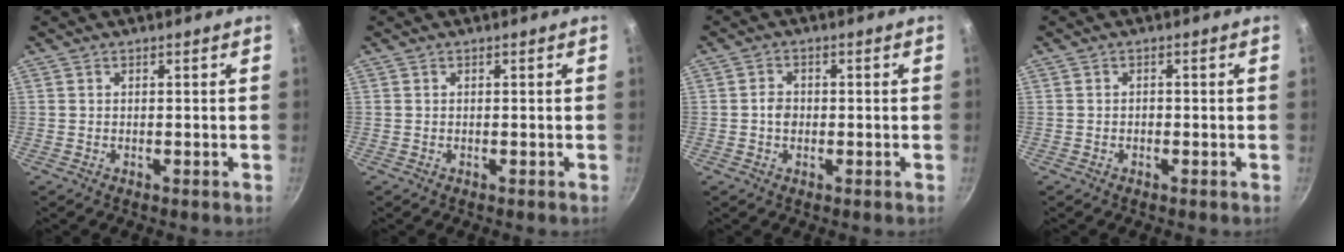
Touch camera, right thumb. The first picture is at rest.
{"total": 0.0}
{"total": 2.5, "force": [-0.4, 2.0, 1.5], "torque": [-0.016, 0.008, -0.008]}
{"total": 0.7, "force": [-0.4, 0.5, 0.3], "torque": [-0.005, 0.002, -0.006]}